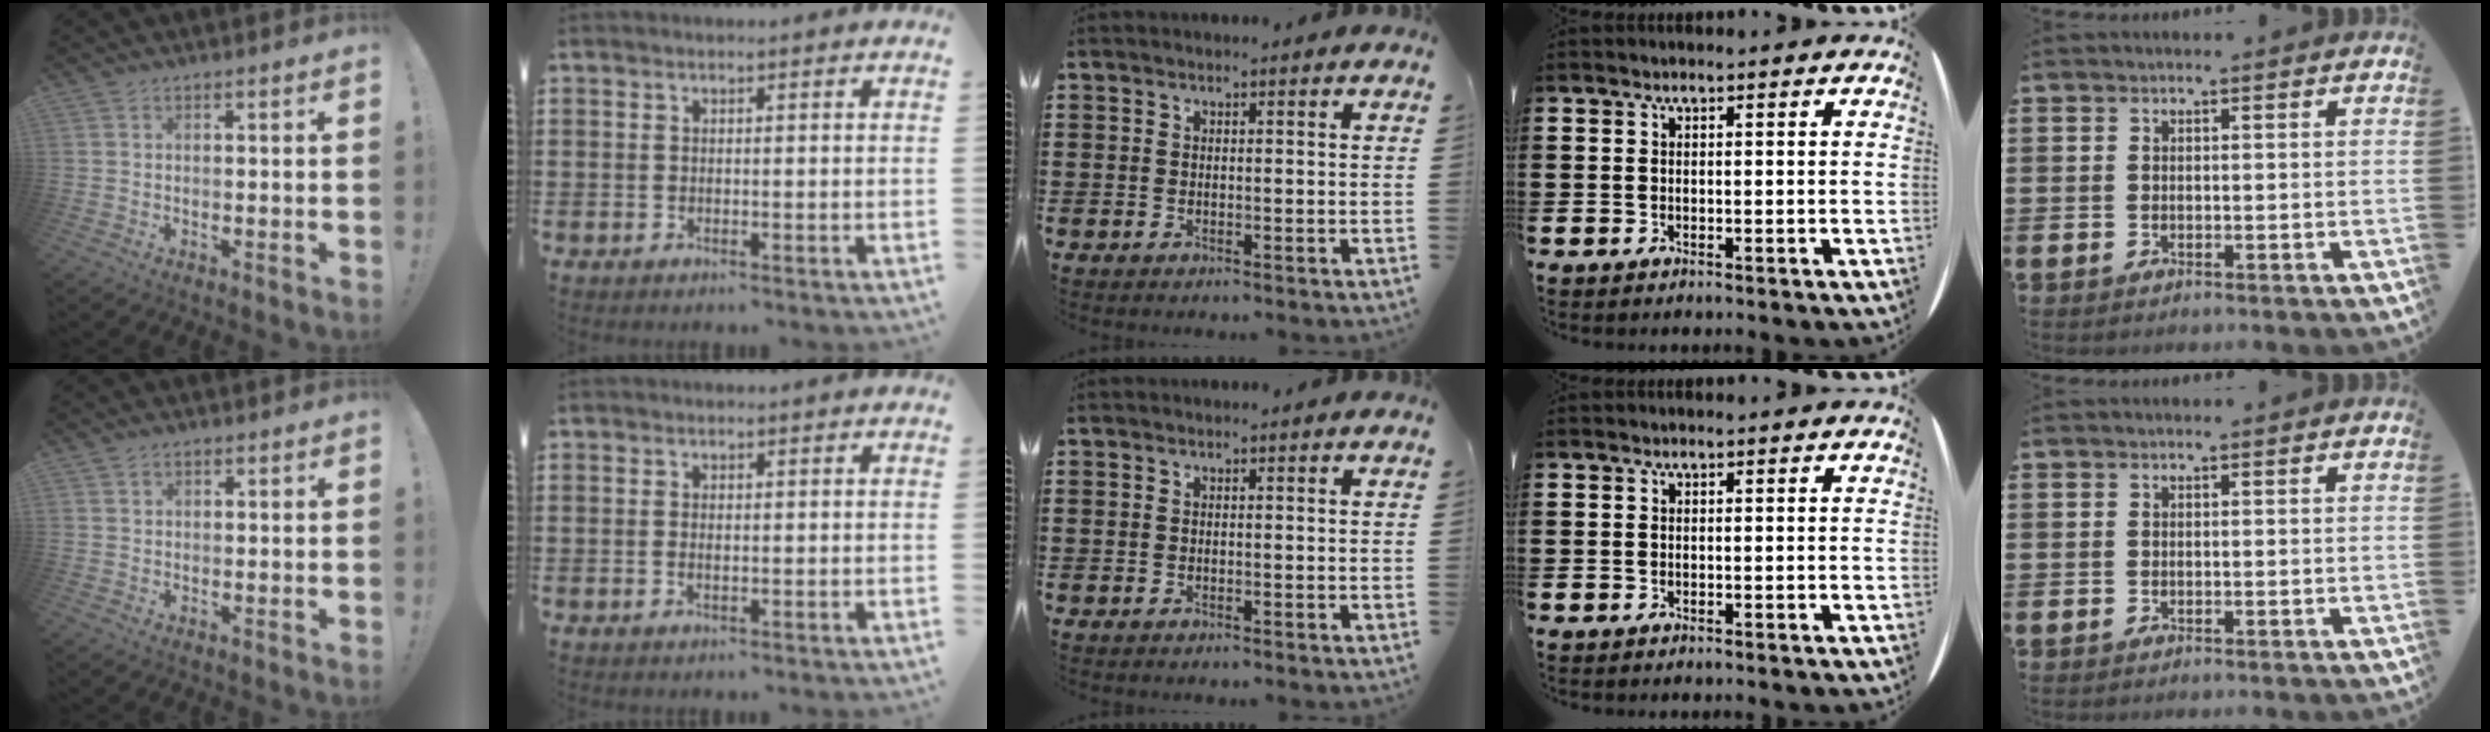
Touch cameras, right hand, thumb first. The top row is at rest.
{"thumb": {"total": 1.3, "force": [0.5, 1.1, 0.4], "torque": [-0.007, 0.003, 0.010]}, "index": {"total": 0.9, "force": [0.0, 0.5, 0.8], "torque": [-0.016, 0.002, -0.001]}}